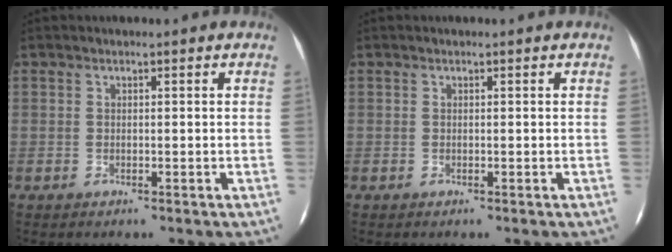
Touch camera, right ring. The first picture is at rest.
{"total": 0.0}